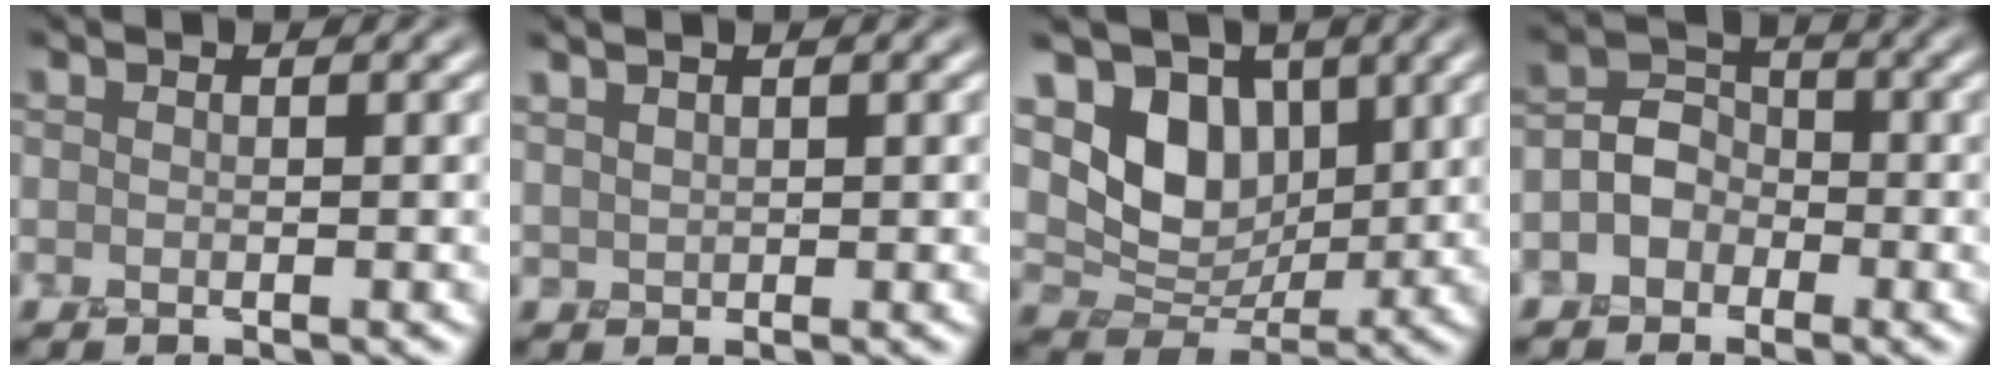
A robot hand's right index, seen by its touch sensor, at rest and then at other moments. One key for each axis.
{"total": 1.1, "fx": 0.9, "fy": 0.5, "fz": 0.3, "tx": -0.009, "ty": 0.002, "tz": 0.023}
{"total": 6.7, "fx": 1.8, "fy": 5.0, "fz": 4.1, "tx": -0.081, "ty": -0.007, "tz": 0.022}
{"total": 3.0, "fx": -1.1, "fy": 2.5, "fz": 1.2, "tx": -0.010, "ty": 0.010, "tz": -0.030}